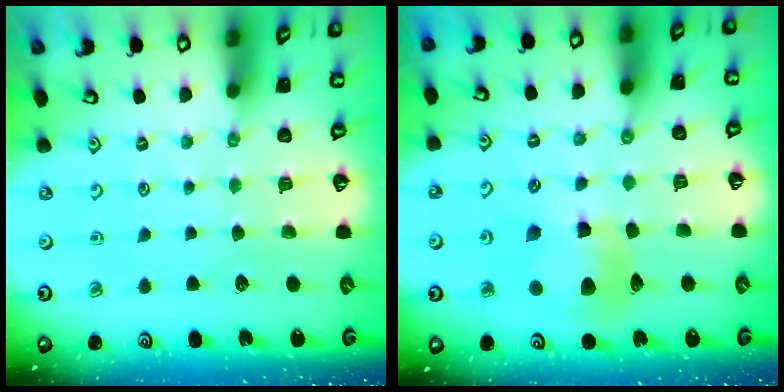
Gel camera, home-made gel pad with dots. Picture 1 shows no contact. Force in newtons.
{"total": 11.5, "press": 11.4, "slide": 1.5}